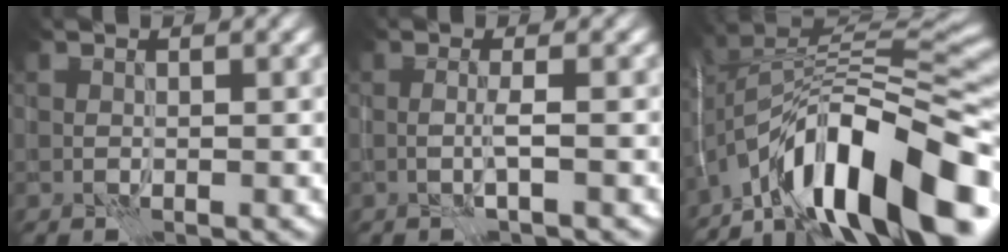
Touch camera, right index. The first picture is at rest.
{"total": 1.3, "force": [-0.5, -0.2, 1.2], "torque": [-0.025, 0.006, -0.013]}
{"total": 15.3, "force": [-8.0, 5.3, 11.9], "torque": [-0.202, 0.031, -0.149]}